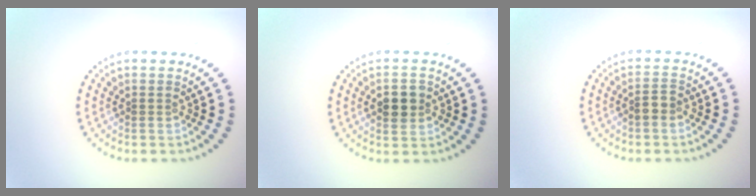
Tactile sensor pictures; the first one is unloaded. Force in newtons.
{"total": 2.7, "press": 2.7, "slide": 0.2}
{"total": 1.6, "press": 1.4, "slide": 0.7}